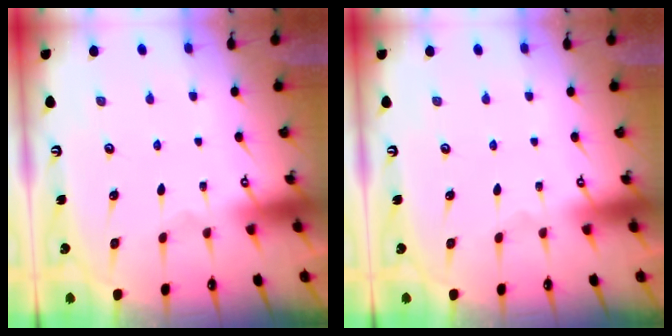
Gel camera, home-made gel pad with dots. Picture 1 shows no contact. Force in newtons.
{"total": 0.0}